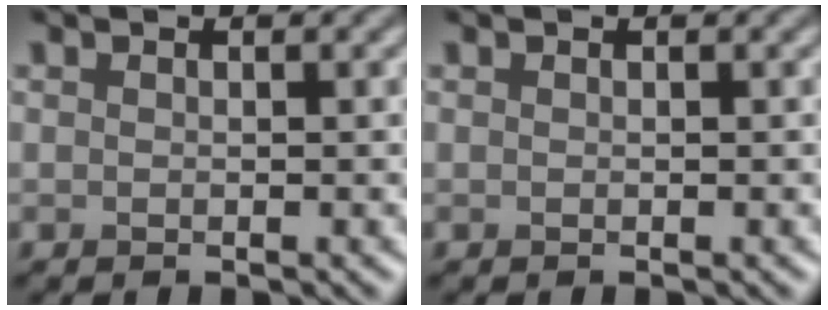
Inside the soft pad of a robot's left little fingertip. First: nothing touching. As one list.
[{"total": 0.0}]